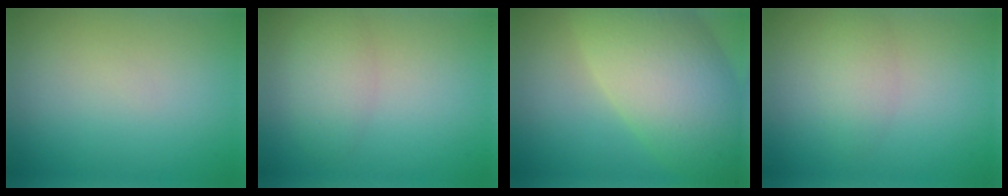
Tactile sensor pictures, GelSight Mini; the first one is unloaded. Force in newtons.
{"total": 1.8, "press": 1.8, "slide": 0.2}
{"total": 11.4, "press": 11.3, "slide": 0.6}
{"total": 2.0, "press": 2.0, "slide": 0.0}